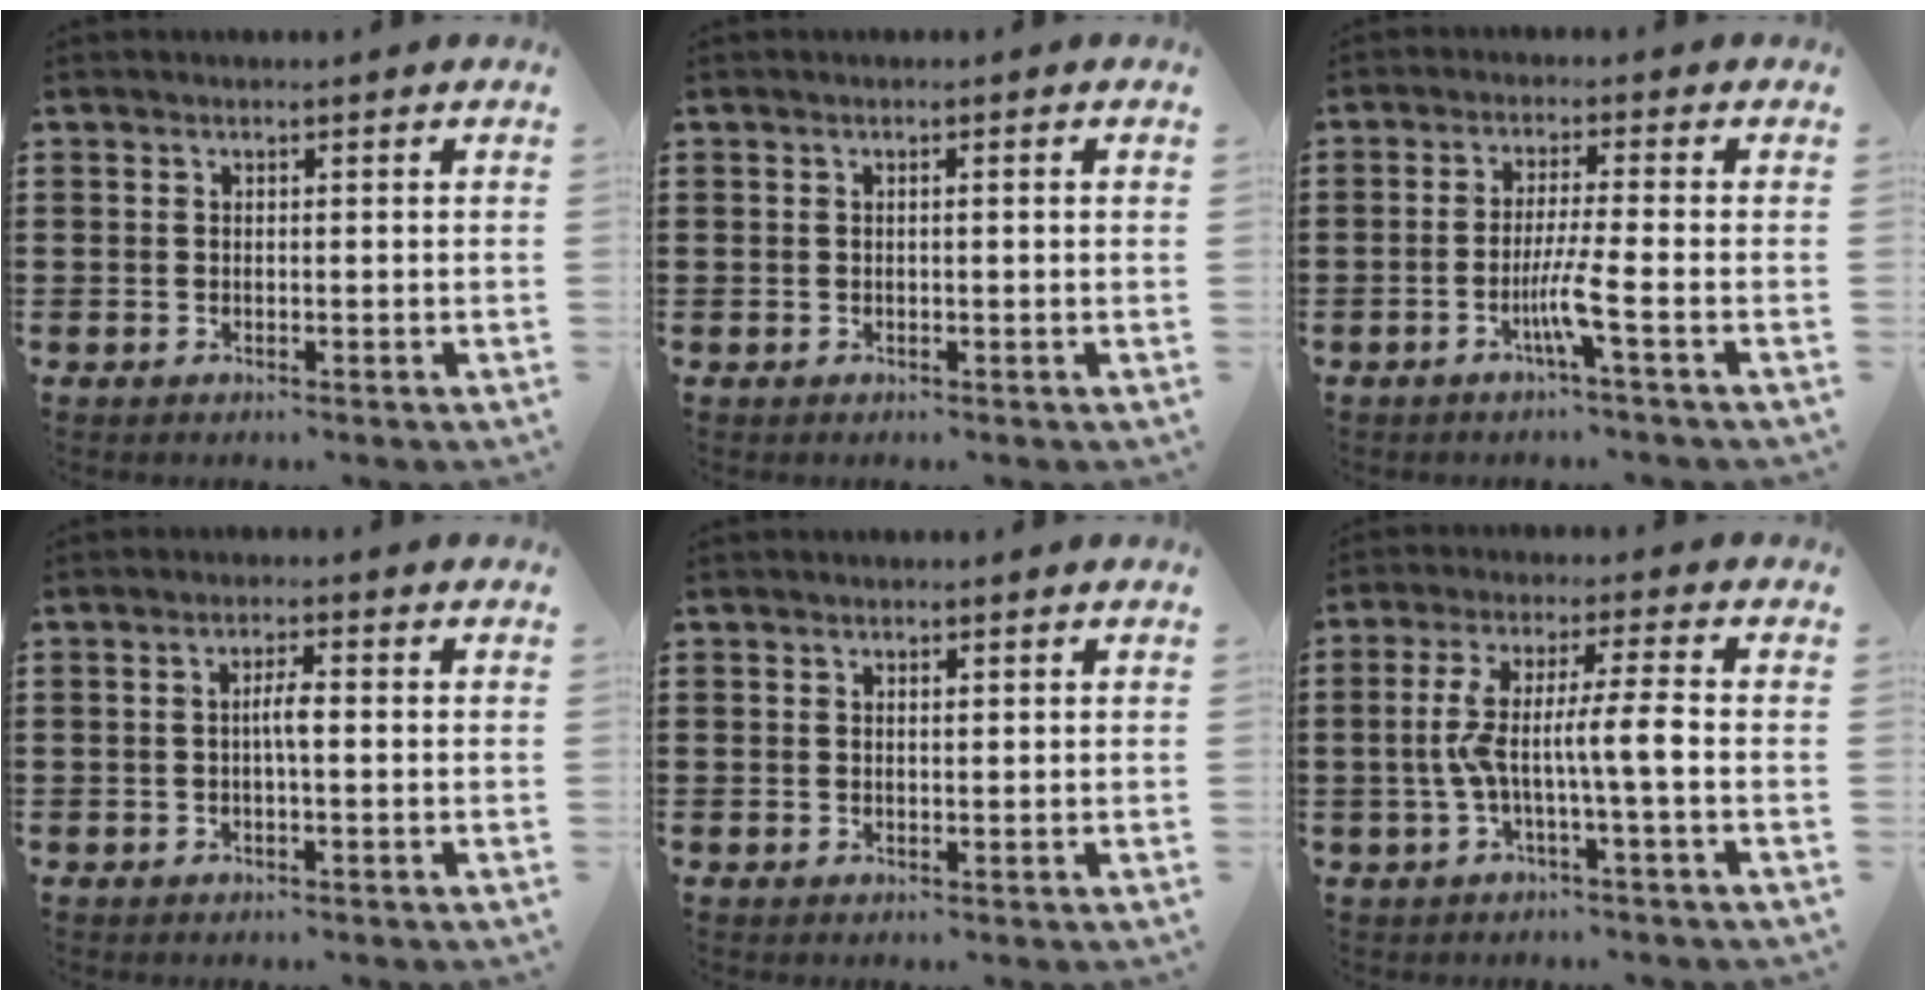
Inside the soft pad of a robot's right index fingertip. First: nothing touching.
{"total": 0.6, "force": [0.0, -0.1, 0.6], "torque": [-0.009, -0.003, -0.001]}
{"total": 5.1, "force": [-2.2, -0.7, 4.6], "torque": [-0.092, -0.019, -0.045]}
{"total": 2.6, "force": [-0.3, 0.4, 2.5], "torque": [-0.047, 0.002, -0.007]}
{"total": 0.5, "force": [0.2, 0.2, 0.4], "torque": [-0.009, 0.000, 0.005]}
{"total": 7.9, "force": [-1.5, 0.3, 7.7], "torque": [-0.158, -0.008, -0.037]}